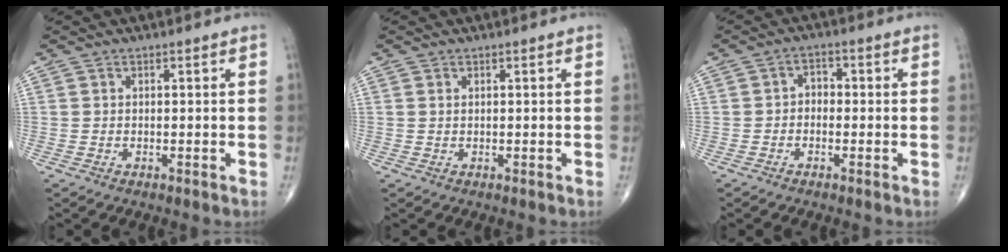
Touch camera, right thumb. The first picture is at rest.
{"total": 0.0}
{"total": 2.7, "force": [-0.6, 2.1, 1.7], "torque": [-0.010, 0.016, -0.022]}